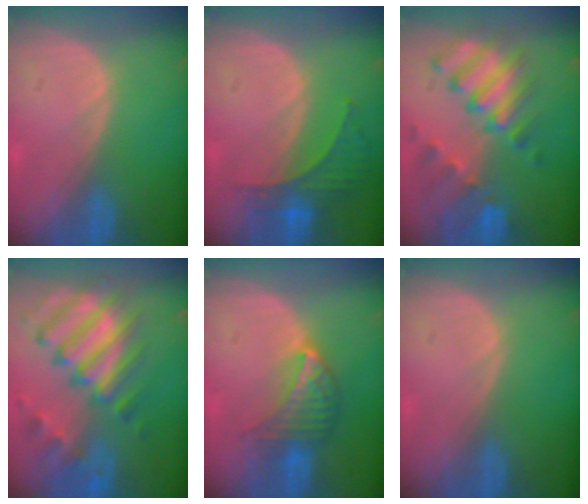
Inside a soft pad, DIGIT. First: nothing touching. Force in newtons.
{"total": 5.9, "press": 5.6, "slide": 2.0}
{"total": 10.2, "press": 8.9, "slide": 5.0}
{"total": 11.8, "press": 10.2, "slide": 5.9}
{"total": 7.1, "press": 6.4, "slide": 3.1}
{"total": 0.0}